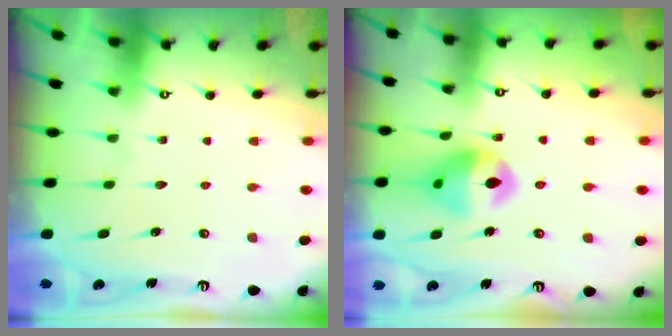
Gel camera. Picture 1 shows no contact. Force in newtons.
{"total": 14.0, "press": 13.9, "slide": 1.5}